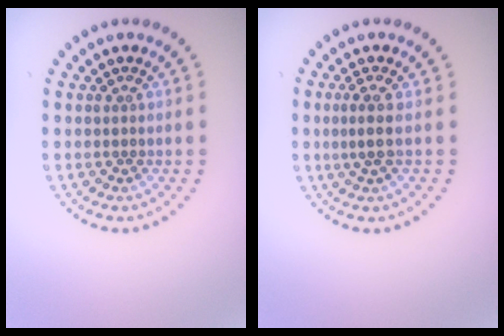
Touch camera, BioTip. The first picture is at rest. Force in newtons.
{"total": 1.8, "press": 1.3, "slide": 1.3}